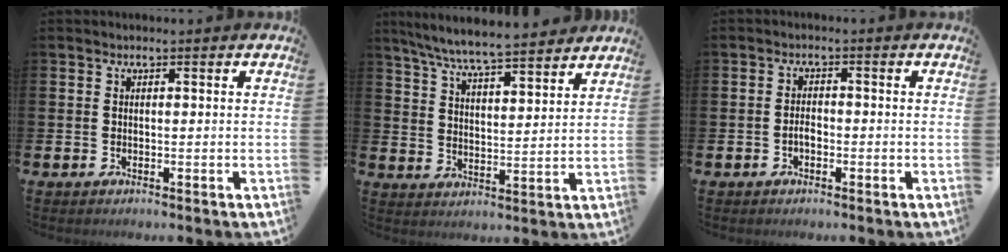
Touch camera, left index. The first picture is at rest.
{"total": 7.6, "force": [7.2, 0.2, 2.2], "torque": [-0.069, -0.045, 0.129]}
{"total": 1.7, "force": [-0.6, 1.0, 1.3], "torque": [-0.018, 0.002, -0.015]}